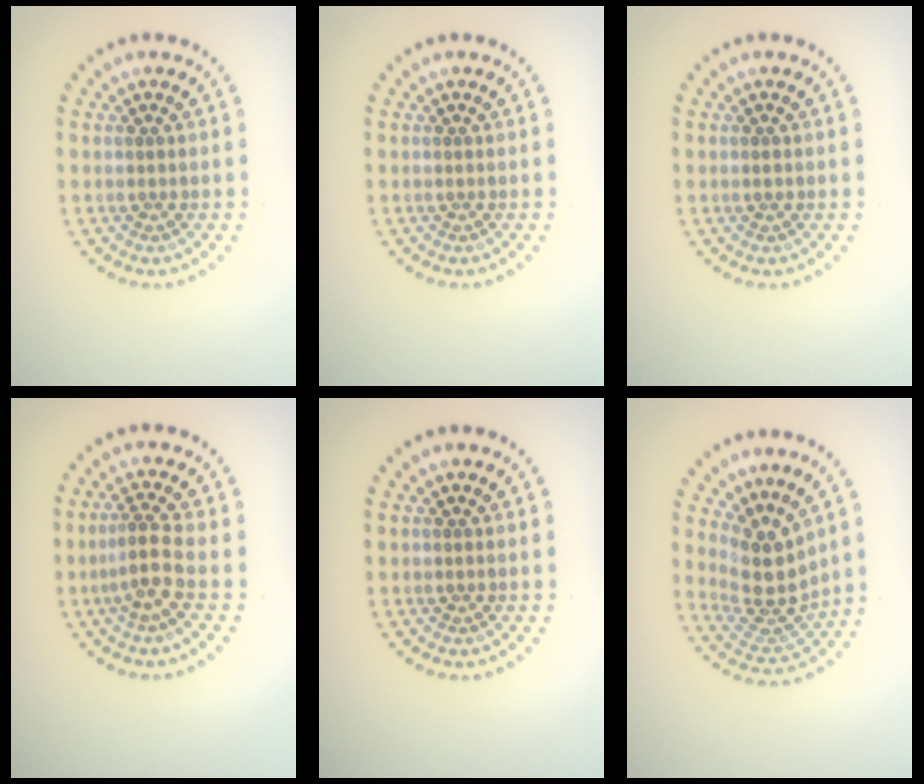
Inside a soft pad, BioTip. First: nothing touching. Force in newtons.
{"total": 0.0}
{"total": 0.8, "press": 0.8, "slide": 0.1}
{"total": 2.7, "press": 1.9, "slide": 1.9}
{"total": 0.0}
{"total": 4.4, "press": 3.3, "slide": 2.9}